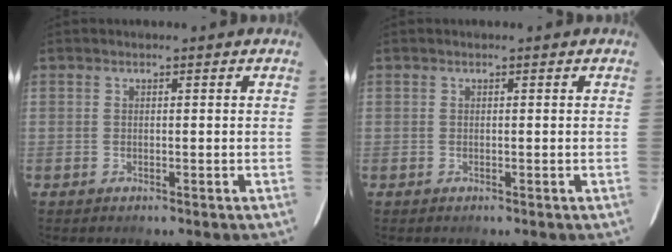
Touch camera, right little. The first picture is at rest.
{"total": 0.0}